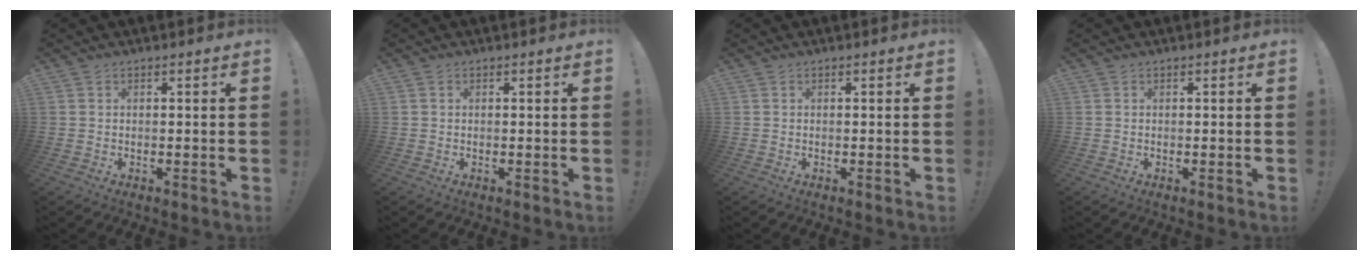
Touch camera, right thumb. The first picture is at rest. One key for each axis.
{"total": 0.0}
{"total": 0.0}
{"total": 0.0}